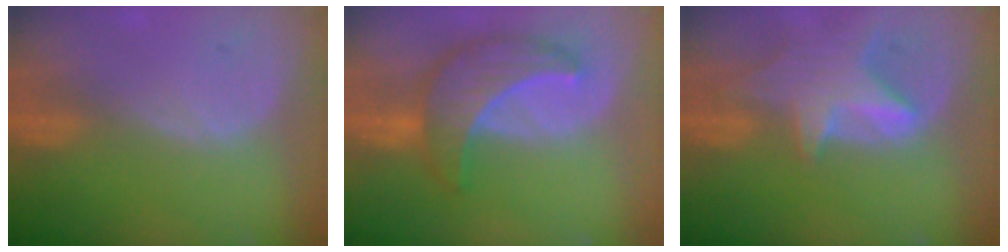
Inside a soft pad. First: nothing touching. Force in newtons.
{"total": 8.9, "press": 8.9, "slide": 0.8}
{"total": 8.0, "press": 7.3, "slide": 3.2}